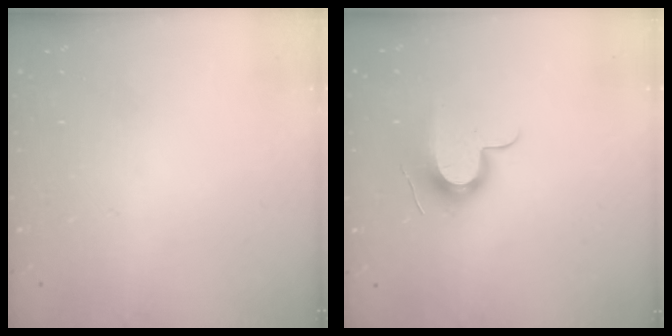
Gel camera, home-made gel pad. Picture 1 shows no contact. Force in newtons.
{"total": 11.7, "press": 11.6, "slide": 0.6}